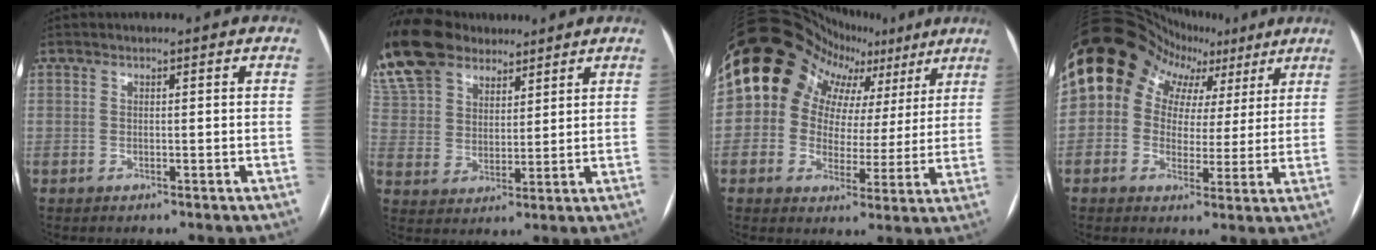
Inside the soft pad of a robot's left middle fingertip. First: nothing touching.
{"total": 18.8, "force": [14.5, 10.0, 6.8], "torque": [-0.197, 0.043, 0.272]}
{"total": 15.7, "force": [8.0, 12.0, 6.3], "torque": [-0.081, 0.056, 0.104]}
{"total": 14.2, "force": [5.8, 11.2, 6.4], "torque": [-0.093, 0.068, 0.088]}